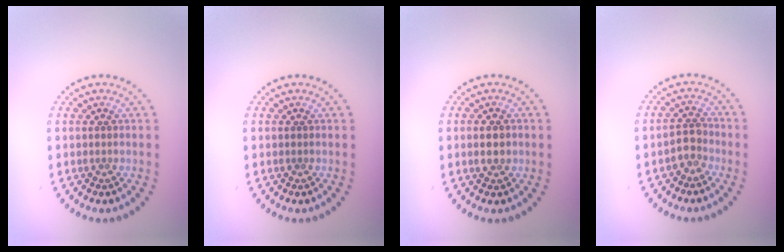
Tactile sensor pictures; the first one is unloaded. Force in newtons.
{"total": 0.0}
{"total": 2.2, "press": 2.1, "slide": 0.1}
{"total": 1.9, "press": 1.6, "slide": 1.1}